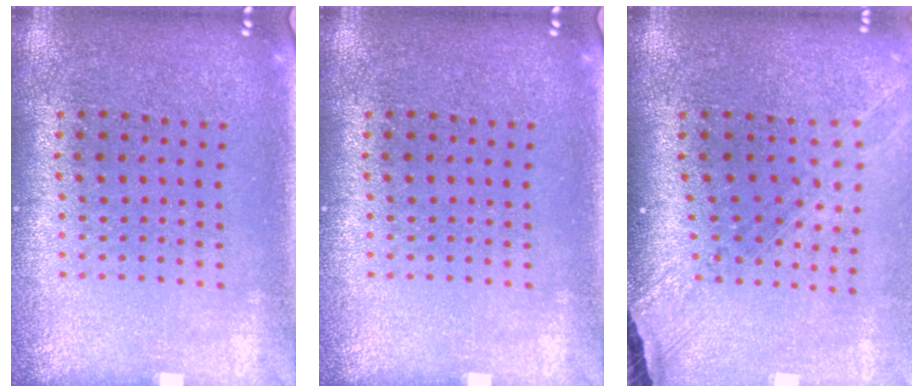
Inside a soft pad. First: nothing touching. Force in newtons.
{"total": 0.0}
{"total": 1.5, "press": 1.4, "slide": 0.5}